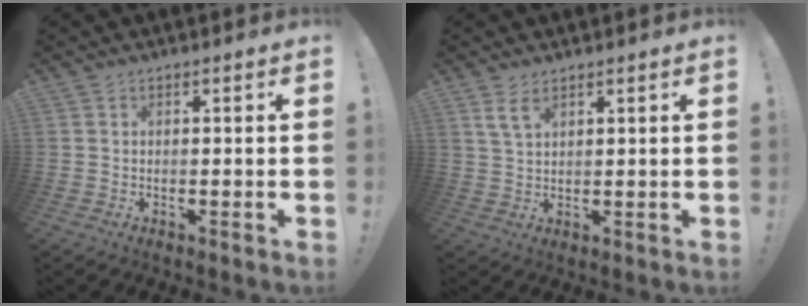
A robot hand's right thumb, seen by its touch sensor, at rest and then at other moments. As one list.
[{"total": 4.4, "force": [2.7, 2.0, 2.9], "torque": [-0.043, -0.011, 0.050]}]